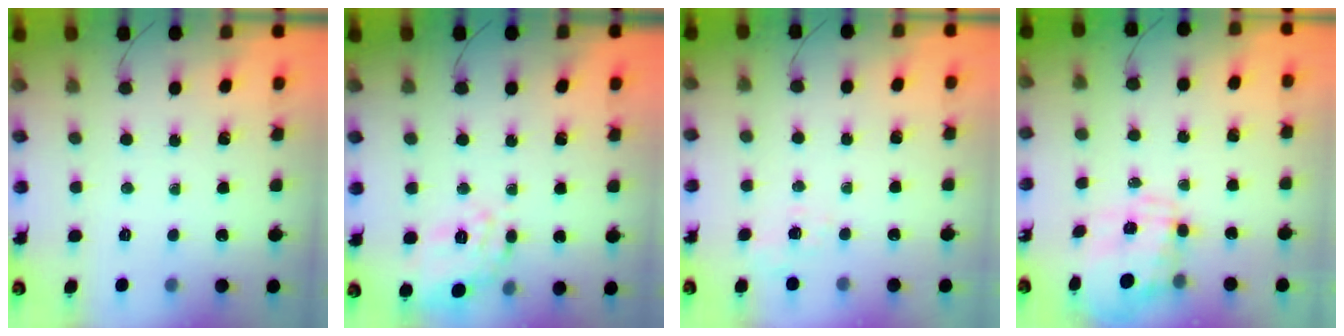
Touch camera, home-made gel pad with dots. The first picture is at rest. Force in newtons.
{"total": 9.4, "press": 9.4, "slide": 0.8}
{"total": 1.7, "press": 0.9, "slide": 1.4}
{"total": 3.4, "press": 3.2, "slide": 1.2}